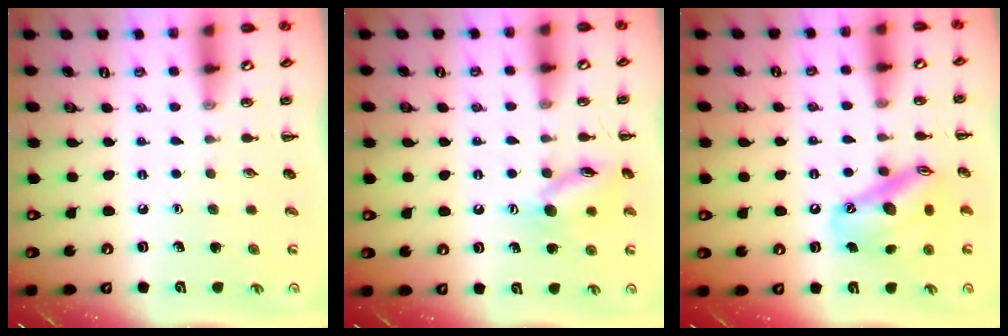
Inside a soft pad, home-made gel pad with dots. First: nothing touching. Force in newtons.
{"total": 12.3, "press": 12.2, "slide": 0.8}
{"total": 15.2, "press": 14.7, "slide": 3.6}